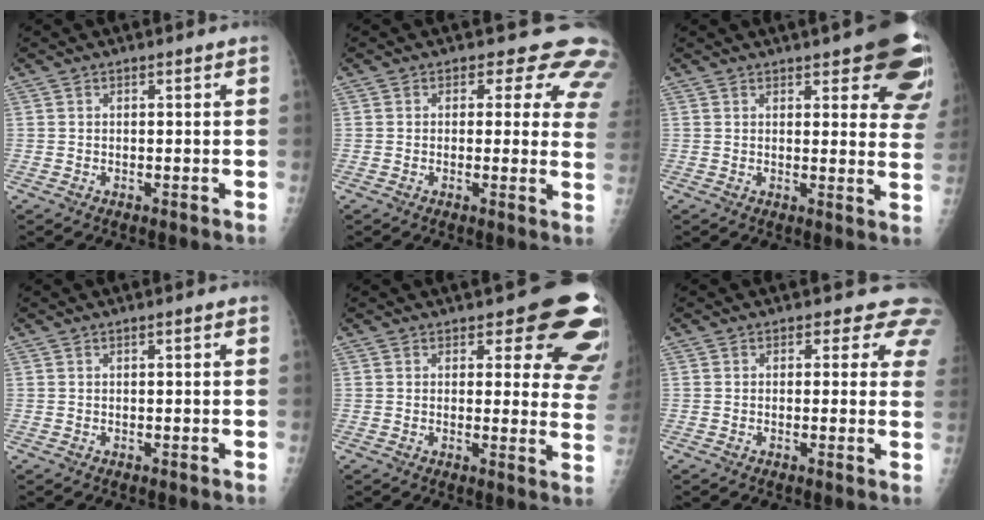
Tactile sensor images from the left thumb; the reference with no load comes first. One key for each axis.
{"total": 9.7, "fx": 7.4, "fy": 5.1, "fz": 3.5, "tx": 0.019, "ty": -0.028, "tz": 0.050}
{"total": 15.6, "fx": 9.6, "fy": 5.3, "fz": 11.2, "tx": -0.098, "ty": -0.038, "tz": 0.098}
{"total": 0.5, "fx": 0.1, "fy": 0.1, "fz": 0.5, "tx": -0.011, "ty": 0.001, "tz": 0.002}
{"total": 13.6, "fx": 9.4, "fy": 5.7, "fz": 8.1, "tx": -0.031, "ty": -0.056, "tz": 0.081}
{"total": 5.1, "fx": 3.9, "fy": 3.0, "fz": 1.3, "tx": 0.024, "ty": -0.016, "tz": 0.020}